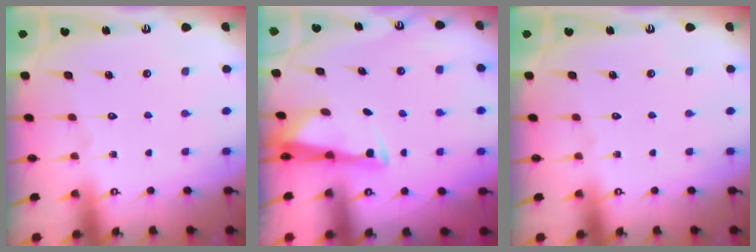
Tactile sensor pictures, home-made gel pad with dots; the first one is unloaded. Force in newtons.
{"total": 2.9, "press": 2.8, "slide": 0.9}
{"total": 0.0}